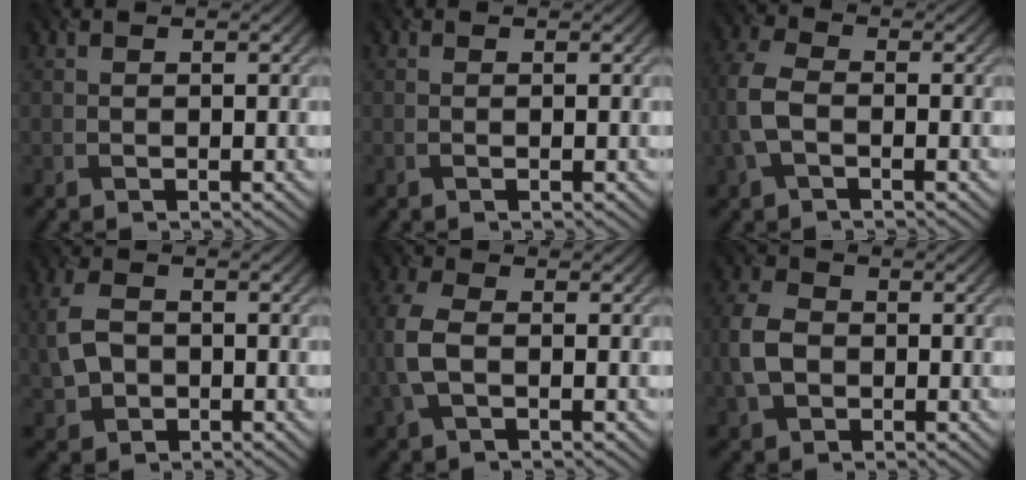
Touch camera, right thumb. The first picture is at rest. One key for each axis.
{"total": 0.0}
{"total": 5.7, "fx": -1.1, "fy": 3.5, "fz": 4.3, "tx": -0.126, "ty": 0.007, "tz": -0.030}
{"total": 5.0, "fx": -0.4, "fy": 3.7, "fz": 3.4, "tx": -0.093, "ty": 0.000, "tz": -0.010}
{"total": 5.5, "fx": -0.6, "fy": 3.2, "fz": 4.4, "tx": -0.130, "ty": 0.004, "tz": -0.017}
{"total": 5.8, "fx": -0.8, "fy": 4.3, "fz": 3.7, "tx": -0.107, "ty": 0.000, "tz": -0.023}